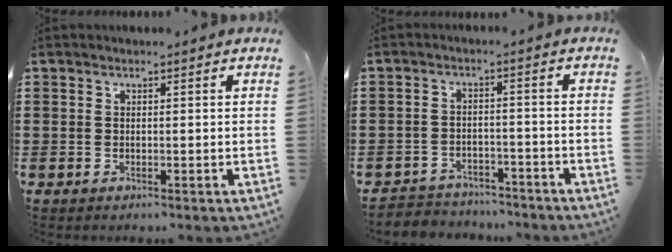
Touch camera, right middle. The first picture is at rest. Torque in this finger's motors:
{"motor_torque": [0.36, 0.28, 0.01, 0.01]}